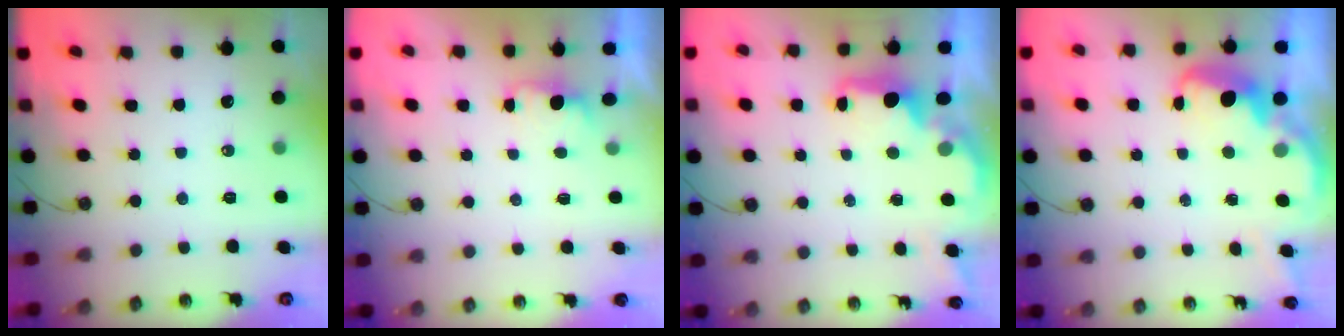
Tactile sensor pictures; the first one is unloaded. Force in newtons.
{"total": 1.0, "press": 0.7, "slide": 0.7}
{"total": 1.8, "press": 1.7, "slide": 0.6}
{"total": 3.1, "press": 3.1, "slide": 0.5}